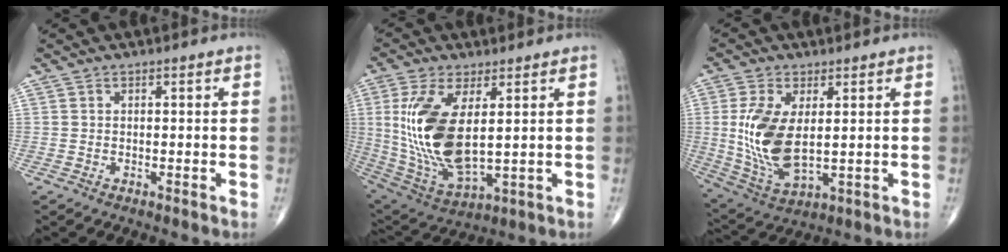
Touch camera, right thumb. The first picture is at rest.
{"total": 17.7, "force": [2.5, 7.7, 15.7], "torque": [-0.328, -0.023, 0.064]}
{"total": 13.2, "force": [1.3, 6.5, 11.4], "torque": [-0.237, -0.013, 0.040]}